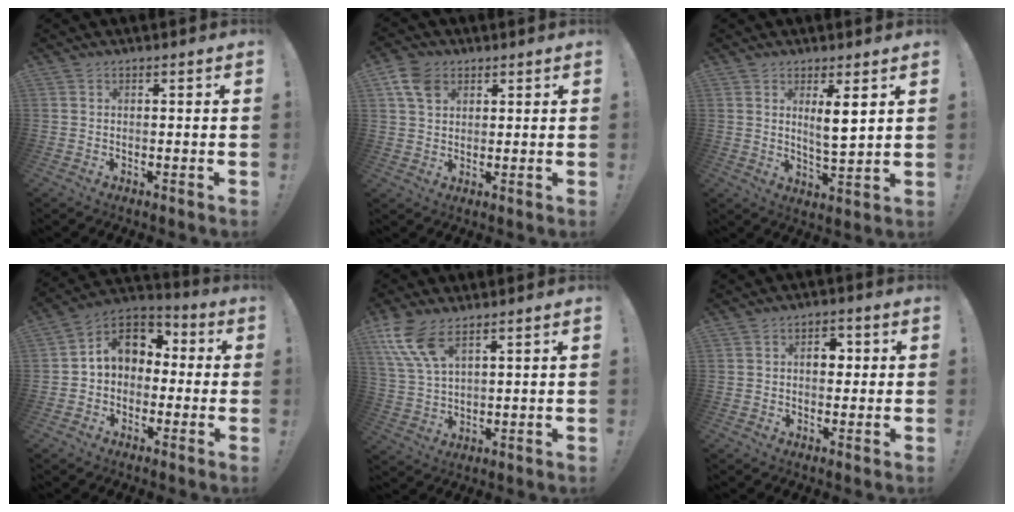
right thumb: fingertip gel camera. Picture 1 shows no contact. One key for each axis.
{"total": 7.5, "fx": 3.6, "fy": 5.2, "fz": 3.9, "tx": -0.070, "ty": -0.003, "tz": 0.072}
{"total": 6.8, "fx": 3.2, "fy": 0.9, "fz": 6.0, "tx": -0.091, "ty": -0.018, "tz": 0.048}
{"total": 10.1, "fx": 1.8, "fy": 8.3, "fz": 5.5, "tx": -0.079, "ty": 0.006, "tz": 0.040}
{"total": 10.2, "fx": 6.5, "fy": 3.9, "fz": 6.8, "tx": -0.149, "ty": -0.020, "tz": 0.126}
{"total": 5.4, "fx": 0.7, "fy": 3.7, "fz": 3.9, "tx": -0.039, "ty": 0.002, "tz": 0.004}